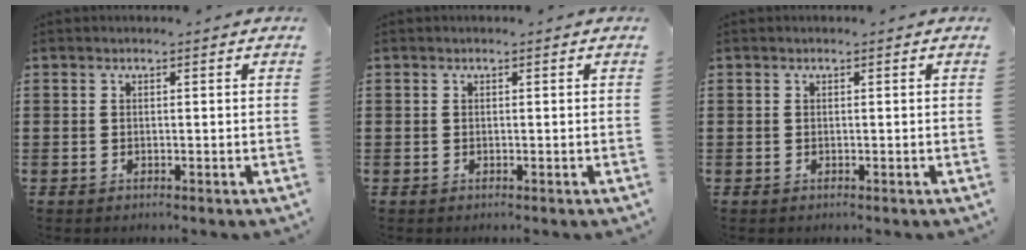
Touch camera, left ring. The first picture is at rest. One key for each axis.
{"total": 0.0}
{"total": 0.0}